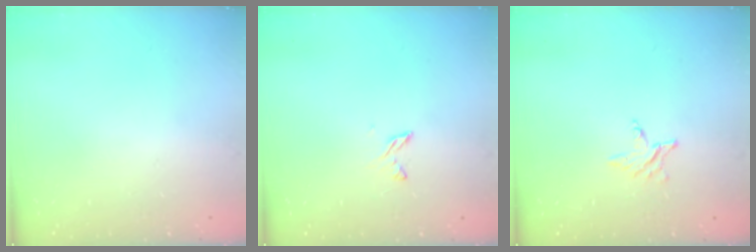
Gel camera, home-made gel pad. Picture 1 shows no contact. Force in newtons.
{"total": 3.0, "press": 2.9, "slide": 0.4}
{"total": 2.8, "press": 2.8, "slide": 0.3}